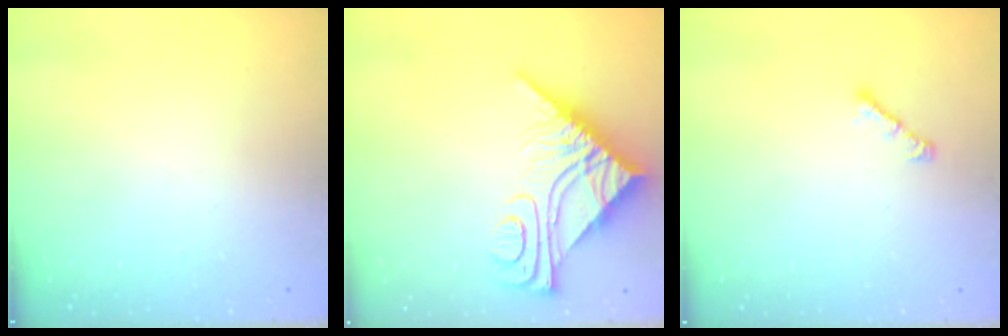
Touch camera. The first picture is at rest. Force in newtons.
{"total": 13.7, "press": 13.7, "slide": 1.2}
{"total": 2.6, "press": 2.5, "slide": 0.7}